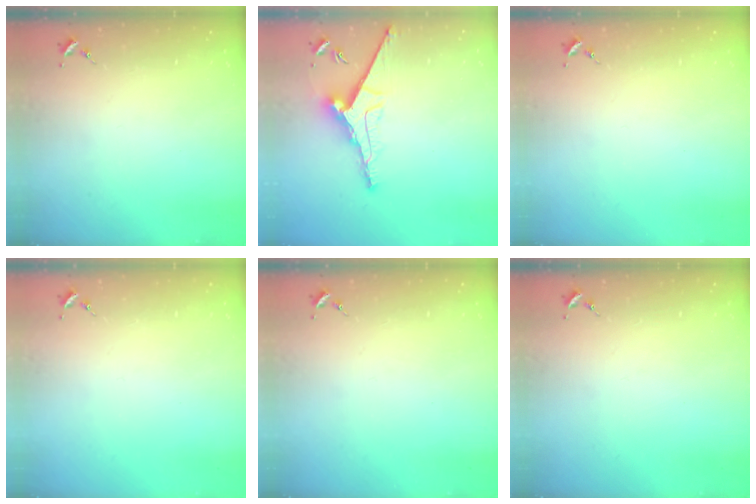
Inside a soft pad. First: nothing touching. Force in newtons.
{"total": 11.3, "press": 11.3, "slide": 0.8}
{"total": 0.0}
{"total": 0.0}
{"total": 0.0}
{"total": 0.0}